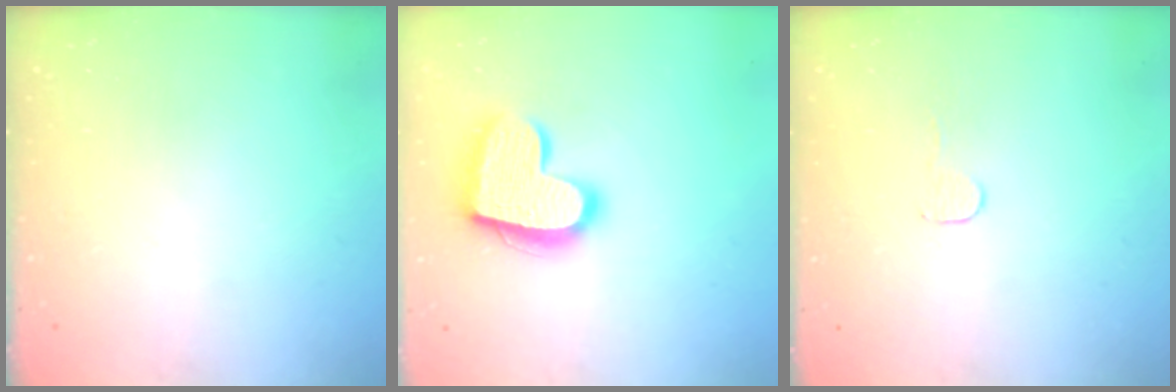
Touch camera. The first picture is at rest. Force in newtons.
{"total": 16.7, "press": 16.7, "slide": 1.1}
{"total": 2.7, "press": 2.7, "slide": 0.2}